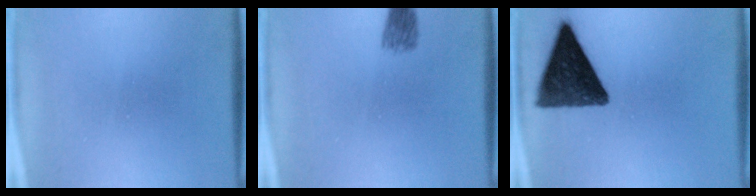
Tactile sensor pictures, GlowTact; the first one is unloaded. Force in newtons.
{"total": 2.6}
{"total": 13.8}